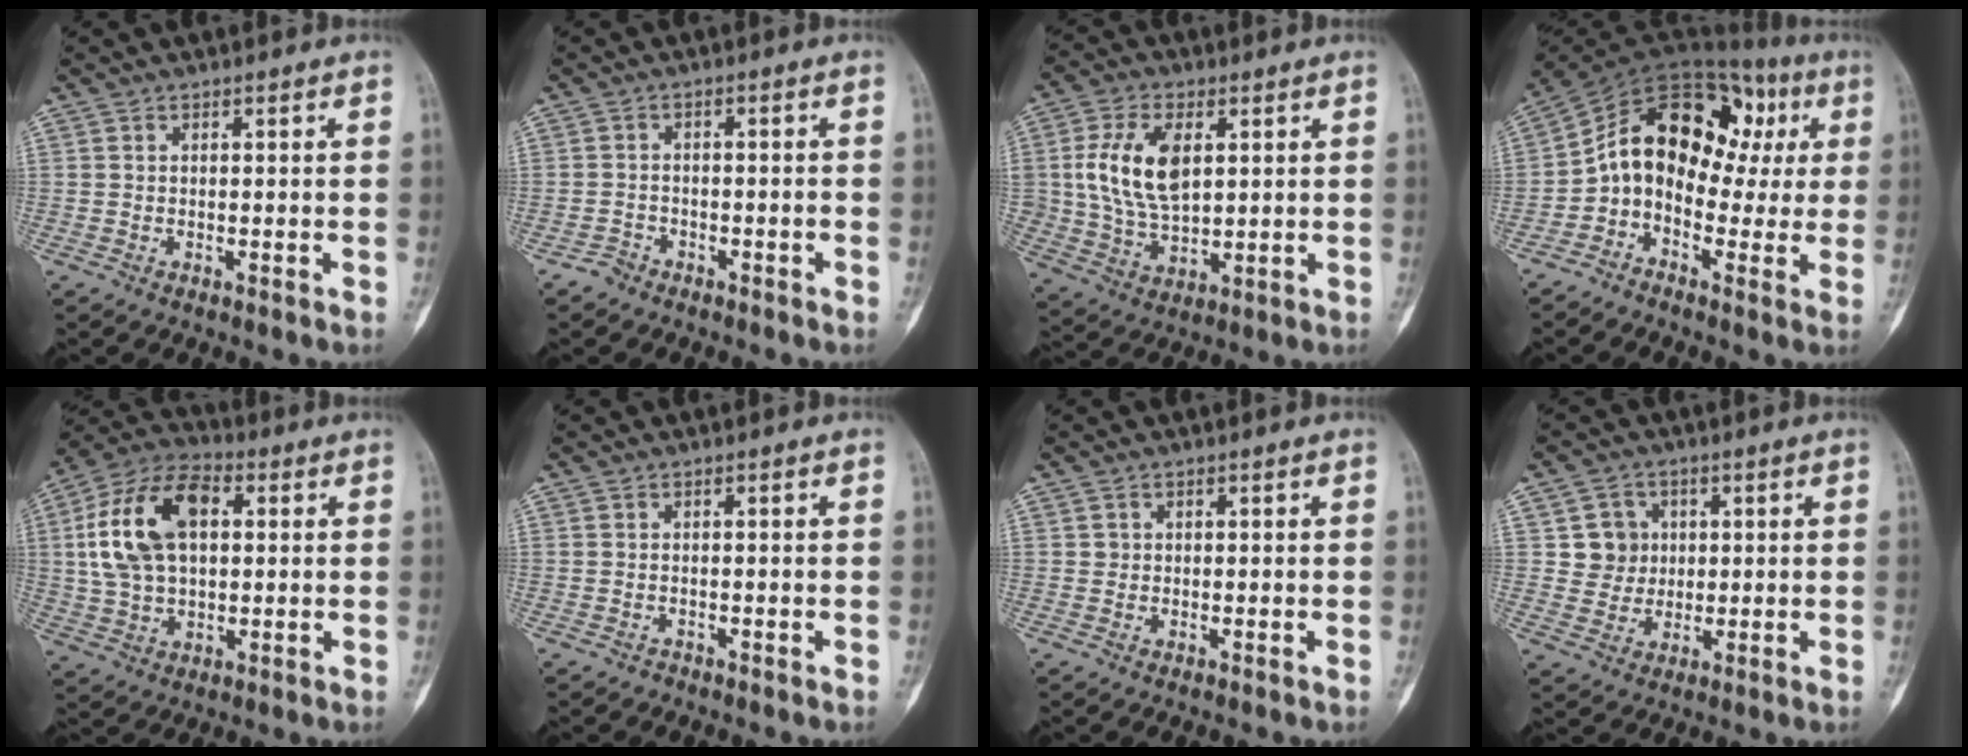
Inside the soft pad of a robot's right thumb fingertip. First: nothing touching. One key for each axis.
{"total": 2.3, "fx": -1.8, "fy": 1.4, "fz": 0.1, "tx": 0.001, "ty": 0.013, "tz": -0.033}
{"total": 13.2, "fx": 2.8, "fy": 7.8, "fz": 10.2, "tx": -0.184, "ty": -0.005, "tz": 0.056}
{"total": 18.5, "fx": 1.3, "fy": 13.2, "fz": 12.9, "tx": -0.154, "ty": 0.069, "tz": 0.013}
{"total": 17.5, "fx": 3.3, "fy": 10.5, "fz": 13.5, "tx": -0.246, "ty": 0.021, "tz": 0.055}
{"total": 0.6, "fx": -0.5, "fy": 0.4, "fz": -0.2, "tx": 0.000, "ty": 0.002, "tz": -0.010}
{"total": 1.1, "fx": 0.2, "fy": 1.0, "fz": 0.1, "tx": 0.015, "ty": 0.003, "tz": 0.001}
{"total": 6.2, "fx": 1.4, "fy": 5.9, "fz": 1.2, "tx": 0.016, "ty": 0.002, "tz": 0.023}